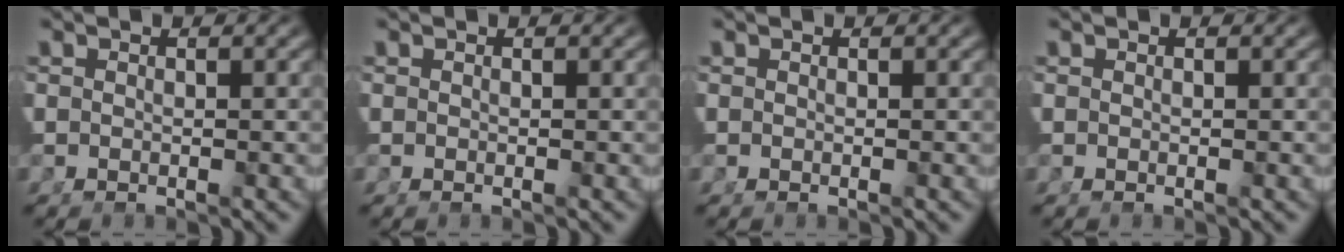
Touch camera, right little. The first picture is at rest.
{"total": 0.0}
{"total": 0.0}
{"total": 0.0}